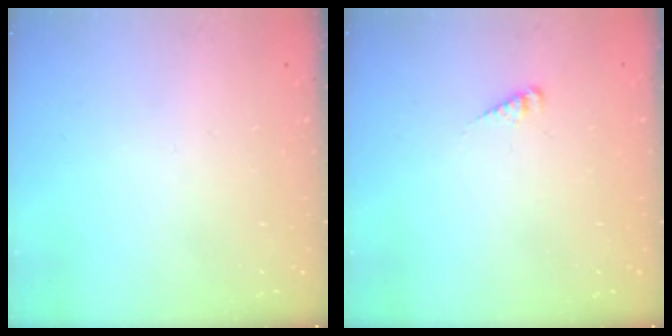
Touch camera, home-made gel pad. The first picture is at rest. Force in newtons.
{"total": 2.9, "press": 2.9, "slide": 0.2}